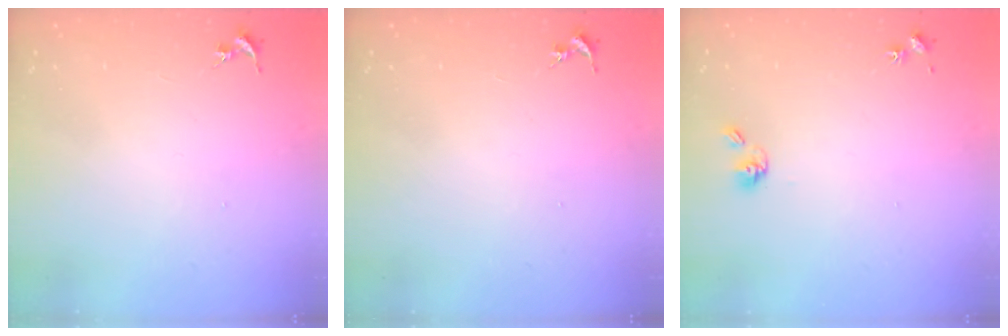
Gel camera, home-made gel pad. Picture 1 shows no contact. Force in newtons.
{"total": 0.0}
{"total": 6.0, "press": 5.6, "slide": 2.1}